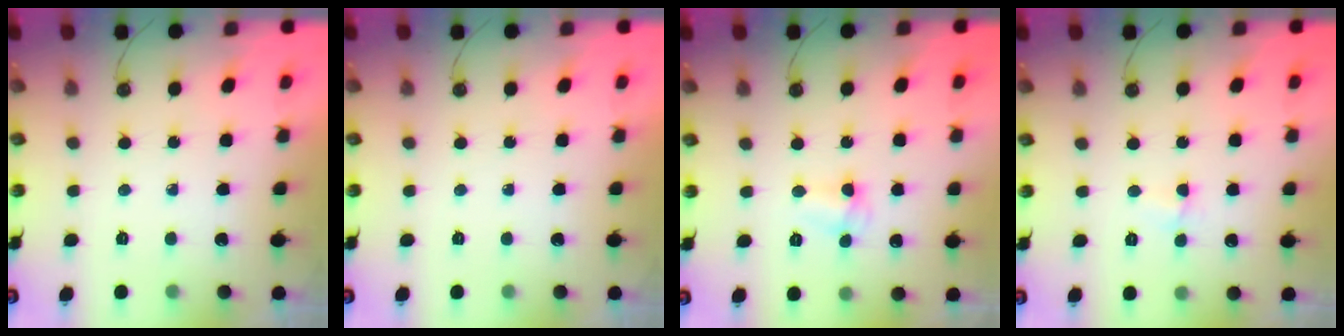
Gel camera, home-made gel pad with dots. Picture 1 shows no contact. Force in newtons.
{"total": 0.0}
{"total": 2.9, "press": 2.9, "slide": 0.3}
{"total": 2.3, "press": 2.2, "slide": 0.5}